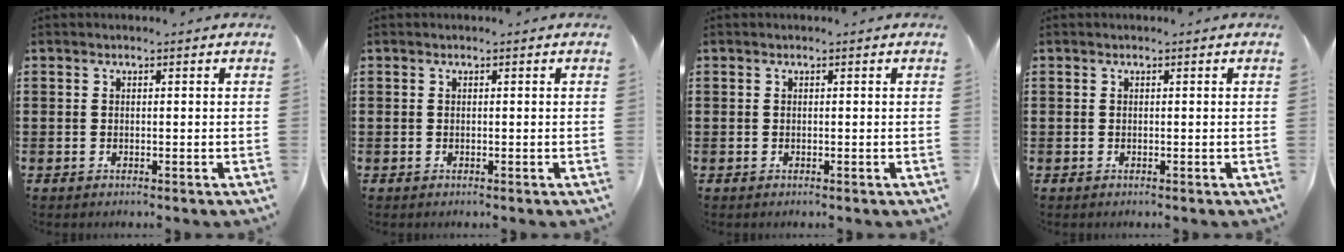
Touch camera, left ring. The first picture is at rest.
{"total": 0.0}
{"total": 0.0}
{"total": 0.0}